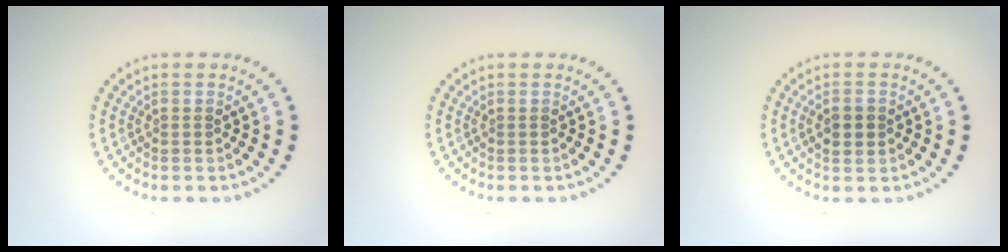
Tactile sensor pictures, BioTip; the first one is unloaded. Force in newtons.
{"total": 0.0}
{"total": 2.5, "press": 2.5, "slide": 0.2}